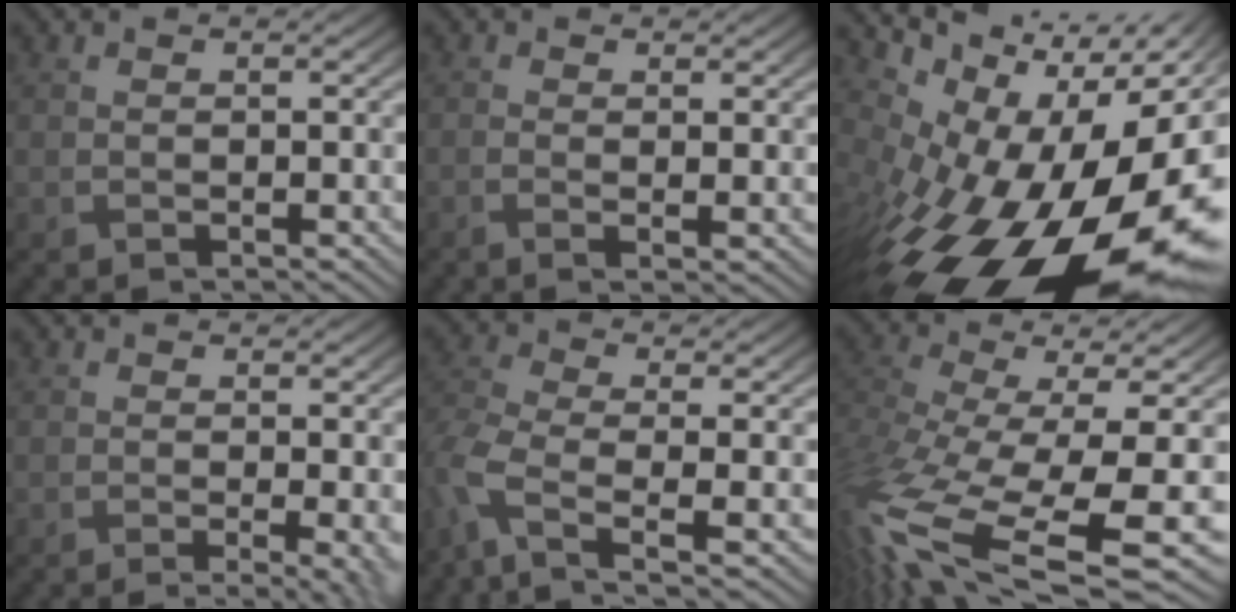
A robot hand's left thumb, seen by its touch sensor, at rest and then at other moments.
{"total": 1.5, "force": [0.3, 0.2, 1.4], "torque": [-0.023, 0.006, -0.008]}
{"total": 18.2, "force": [-2.9, 9.9, 15.1], "torque": [-0.237, -0.028, -0.043]}
{"total": 3.2, "force": [-1.2, 0.7, 2.8], "torque": [-0.039, -0.004, -0.011]}
{"total": 6.0, "force": [-2.8, 2.2, 4.9], "torque": [-0.129, -0.012, -0.068]}
{"total": 14.7, "force": [-5.2, 5.7, 12.5], "torque": [-0.333, -0.061, -0.044]}